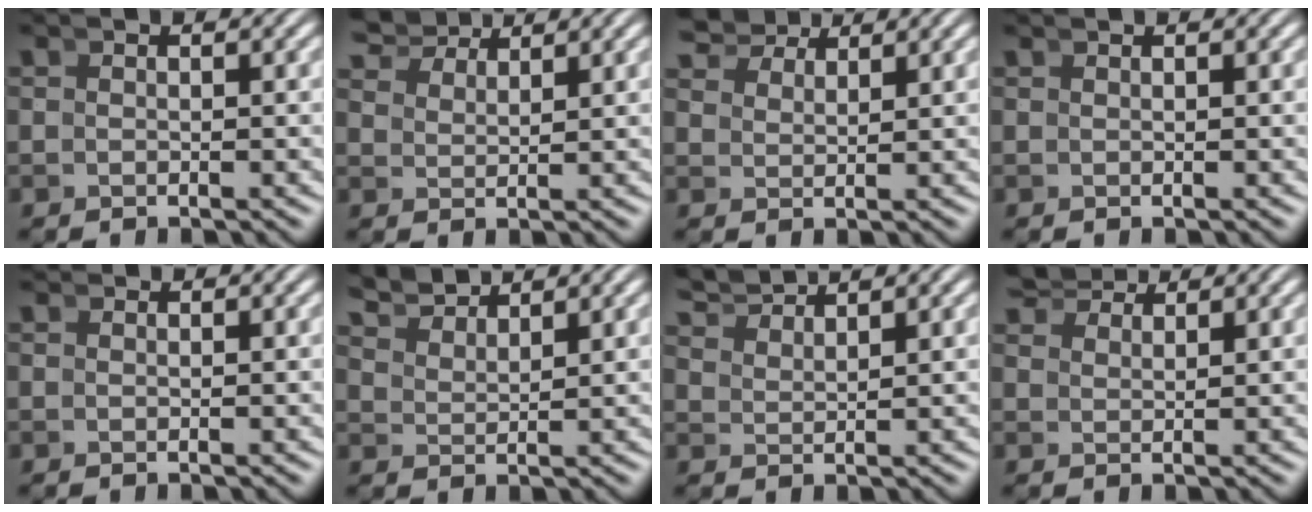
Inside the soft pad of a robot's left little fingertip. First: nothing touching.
{"total": 4.3, "force": [4.2, 0.3, 1.0], "torque": [-0.008, 0.021, 0.071]}
{"total": 4.7, "force": [4.5, 0.6, 1.2], "torque": [-0.007, 0.021, 0.074]}
{"total": 0.7, "force": [0.6, -0.4, -0.1], "torque": [0.012, 0.008, 0.010]}
{"total": 0.7, "force": [0.6, -0.2, -0.1], "torque": [0.007, 0.005, 0.012]}
{"total": 4.0, "force": [3.8, 0.5, 1.1], "torque": [-0.019, 0.011, 0.067]}
{"total": 4.0, "force": [3.9, 0.1, 0.8], "torque": [-0.011, 0.015, 0.070]}
{"total": 3.8, "force": [3.7, -0.2, 0.6], "torque": [0.004, 0.017, 0.062]}